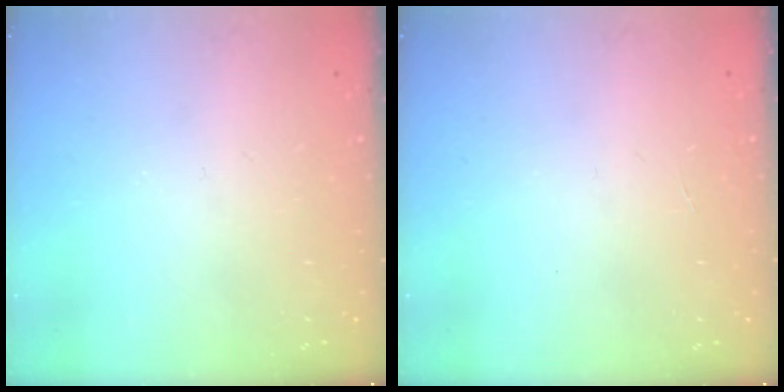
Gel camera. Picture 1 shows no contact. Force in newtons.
{"total": 0.0}